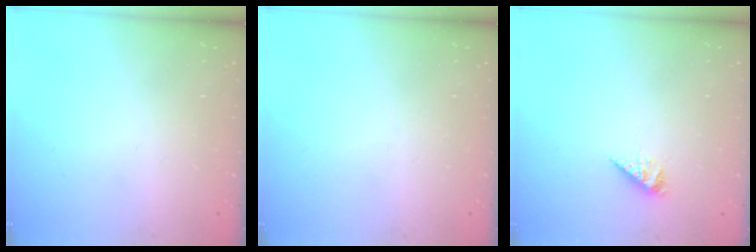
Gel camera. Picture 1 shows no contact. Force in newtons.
{"total": 0.0}
{"total": 2.8, "press": 2.8, "slide": 0.5}